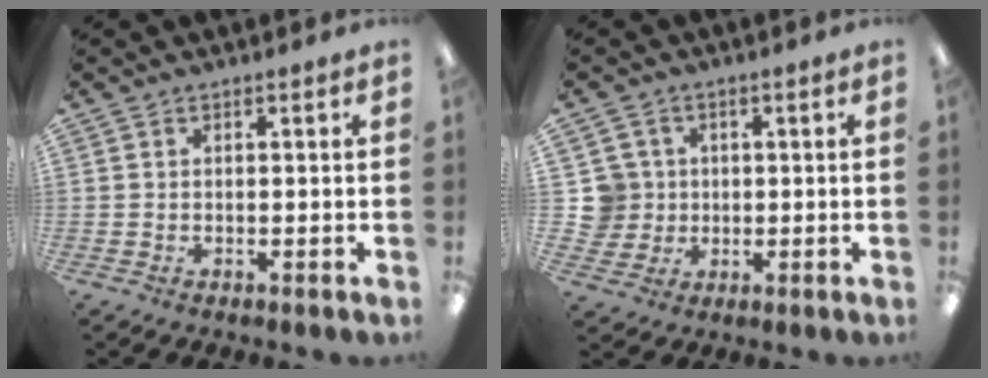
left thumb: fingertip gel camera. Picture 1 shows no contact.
{"total": 6.6, "force": [1.2, 6.5, 0.8], "torque": [-0.029, 0.006, 0.026]}